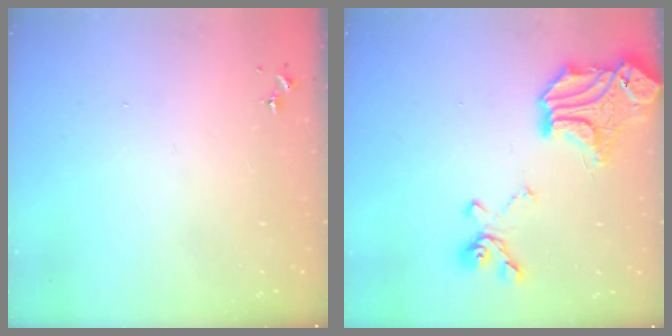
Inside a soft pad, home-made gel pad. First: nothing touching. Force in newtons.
{"total": 22.7, "press": 22.6, "slide": 2.4}